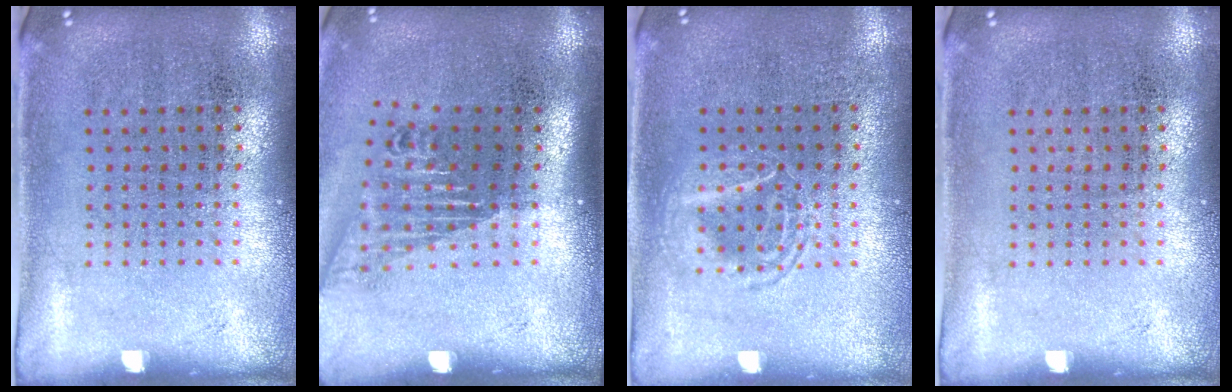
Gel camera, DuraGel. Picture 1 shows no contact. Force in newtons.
{"total": 1.7, "press": 1.3, "slide": 1.2}
{"total": 1.9, "press": 1.9, "slide": 0.3}
{"total": 0.0}